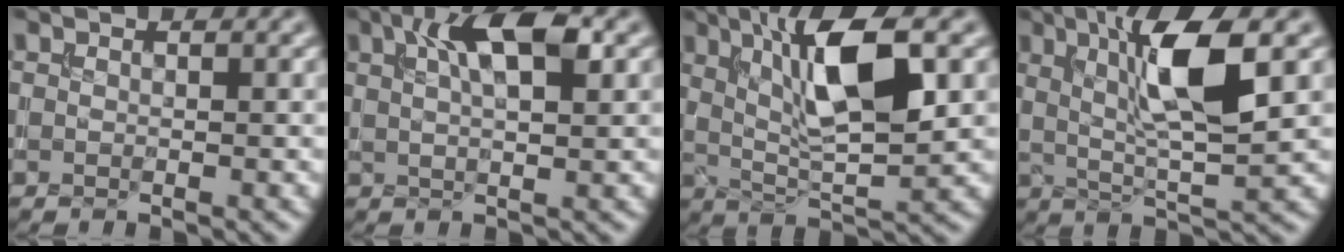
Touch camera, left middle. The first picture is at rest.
{"total": 6.2, "force": [2.6, 2.0, 5.3], "torque": [-0.082, 0.008, 0.042]}
{"total": 9.2, "force": [2.8, 2.6, 8.4], "torque": [-0.139, -0.002, 0.052]}
{"total": 8.2, "force": [2.2, 1.9, 7.6], "torque": [-0.129, -0.002, 0.044]}